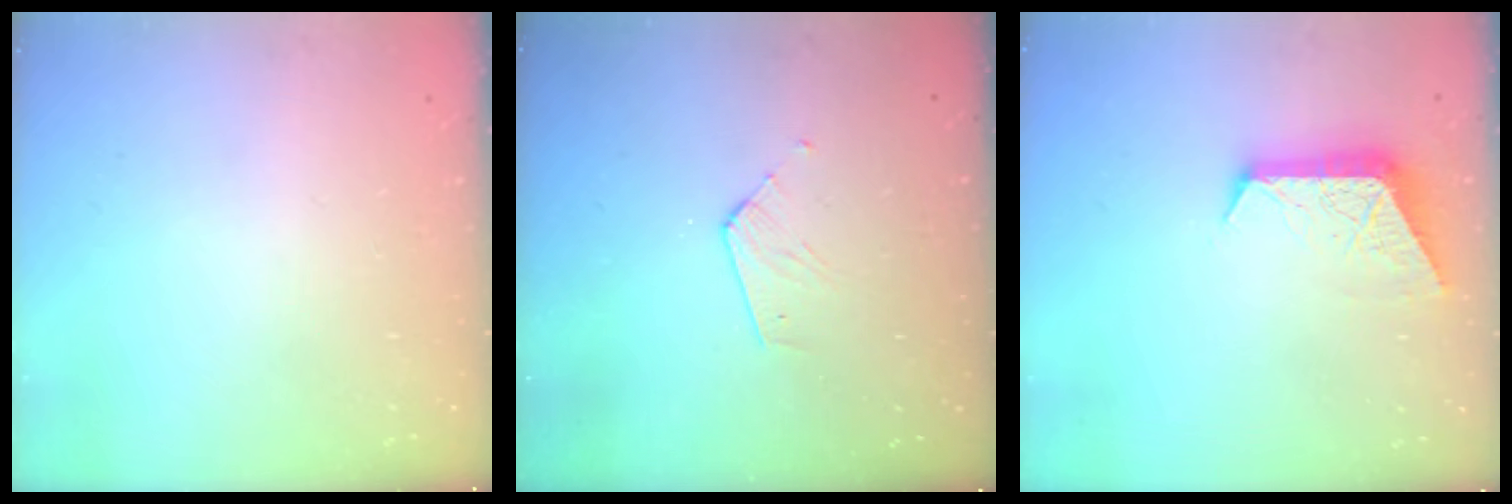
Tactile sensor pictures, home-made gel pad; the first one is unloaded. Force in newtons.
{"total": 4.1, "press": 4.1, "slide": 0.4}
{"total": 8.9, "press": 8.9, "slide": 0.4}